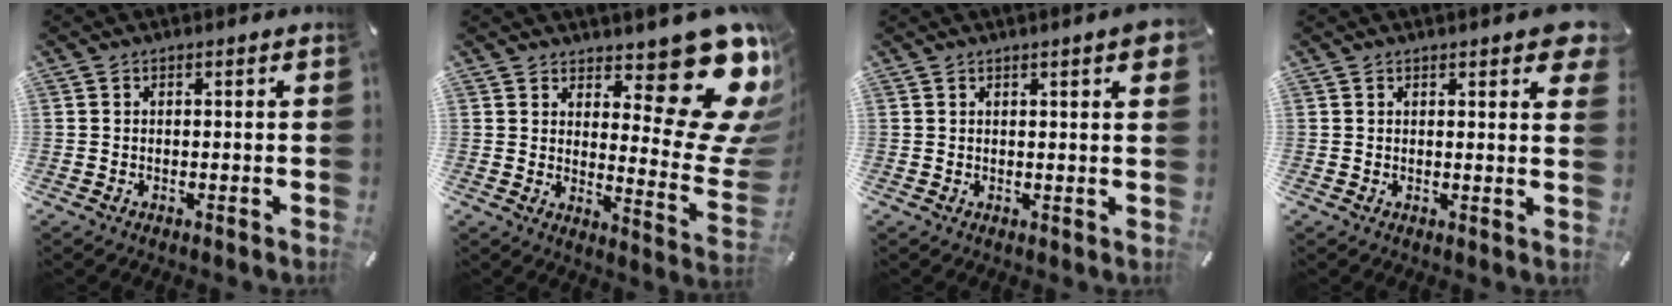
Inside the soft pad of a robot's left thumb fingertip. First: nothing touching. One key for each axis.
{"total": 20.5, "fx": 12.1, "fy": 9.1, "fz": 13.8, "tx": -0.138, "ty": -0.114, "tz": 0.201}
{"total": 3.5, "fx": 1.6, "fy": 0.5, "fz": 3.1, "tx": -0.053, "ty": -0.001, "tz": 0.027}
{"total": 3.8, "fx": 2.5, "fy": 0.9, "fz": 2.7, "tx": -0.035, "ty": -0.014, "tz": 0.038}